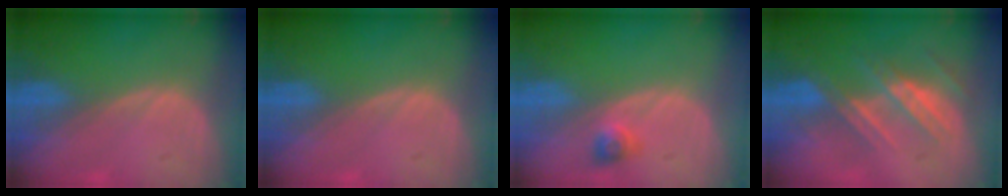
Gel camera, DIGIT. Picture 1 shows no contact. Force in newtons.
{"total": 0.0}
{"total": 2.2, "press": 2.1, "slide": 0.8}
{"total": 7.2, "press": 6.6, "slide": 2.7}